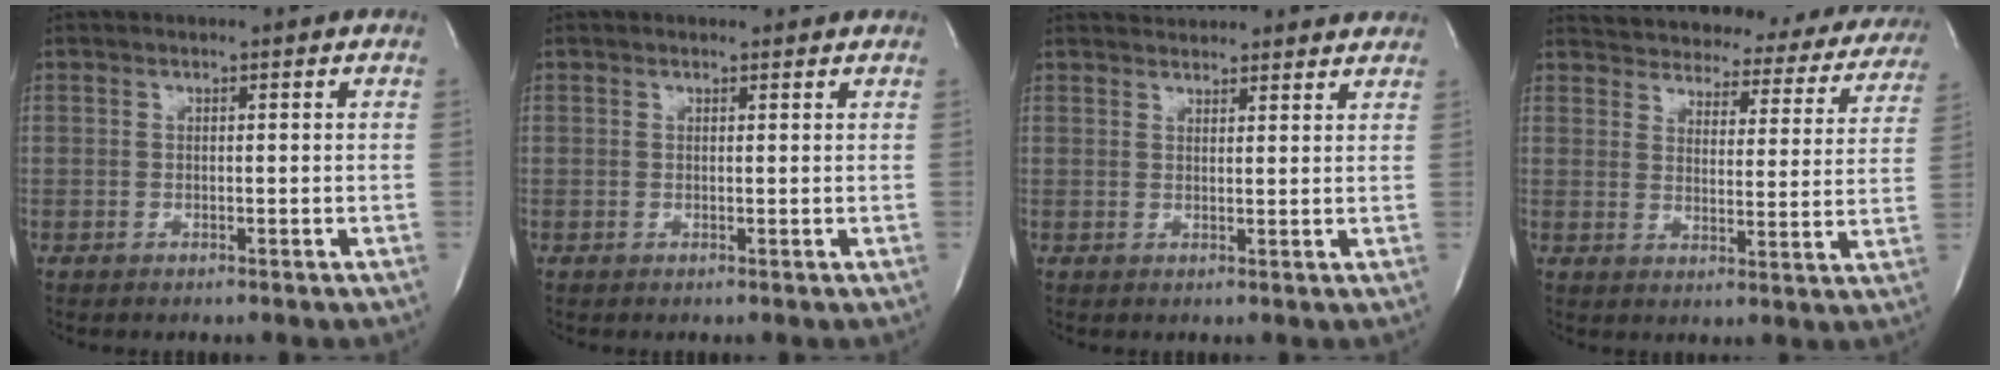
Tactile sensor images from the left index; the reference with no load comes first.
{"total": 0.8, "force": [0.7, 0.4, 0.0], "torque": [-0.006, 0.002, 0.005]}
{"total": 9.2, "force": [8.8, 2.0, 1.7], "torque": [-0.011, 0.024, 0.100]}
{"total": 24.8, "force": [23.1, 7.3, 5.5], "torque": [-0.081, -0.045, 0.264]}